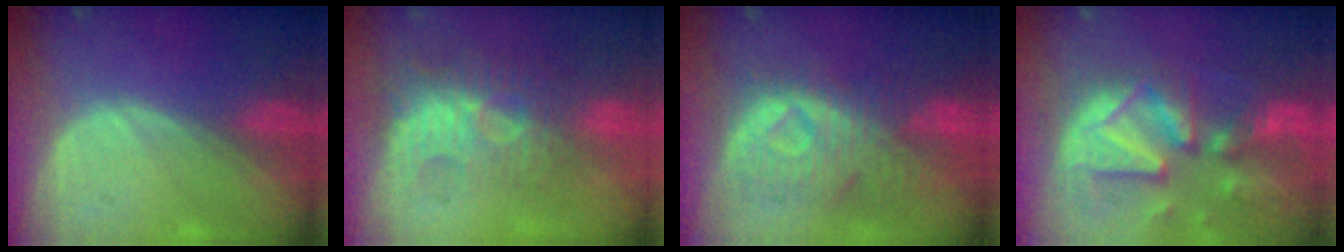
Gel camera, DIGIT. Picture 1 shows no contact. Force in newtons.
{"total": 9.8, "press": 8.5, "slide": 4.9}
{"total": 9.8, "press": 9.1, "slide": 3.6}
{"total": 13.1, "press": 11.4, "slide": 6.6}